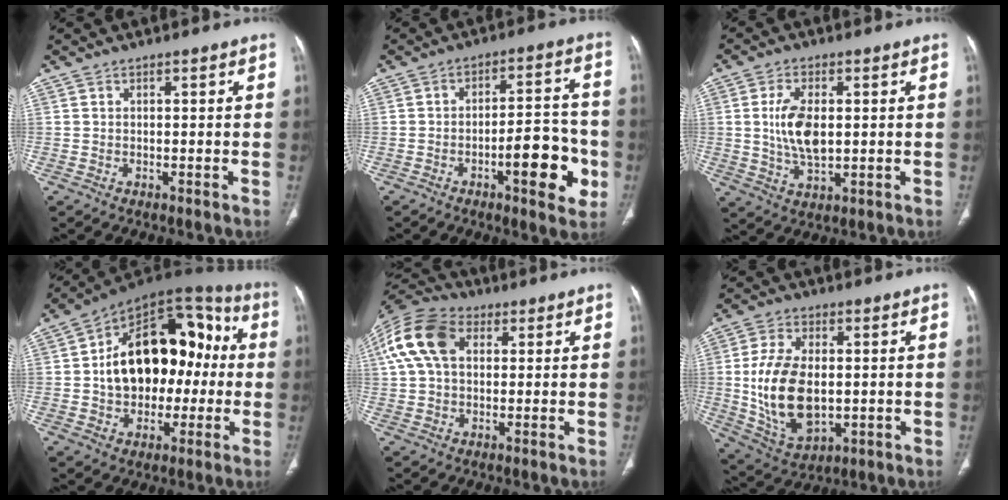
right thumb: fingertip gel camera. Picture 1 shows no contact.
{"total": 12.5, "force": [-4.3, 4.3, 10.9], "torque": [-0.126, 0.028, -0.060]}
{"total": 8.8, "force": [0.8, 4.6, 7.4], "torque": [-0.145, -0.006, 0.018]}
{"total": 23.1, "force": [0.1, 15.3, 17.3], "torque": [-0.235, 0.046, 0.004]}
{"total": 13.9, "force": [3.7, 9.3, 9.7], "torque": [-0.193, 0.027, 0.062]}
{"total": 15.7, "force": [-0.2, 9.4, 12.6], "torque": [-0.234, -0.007, 0.014]}